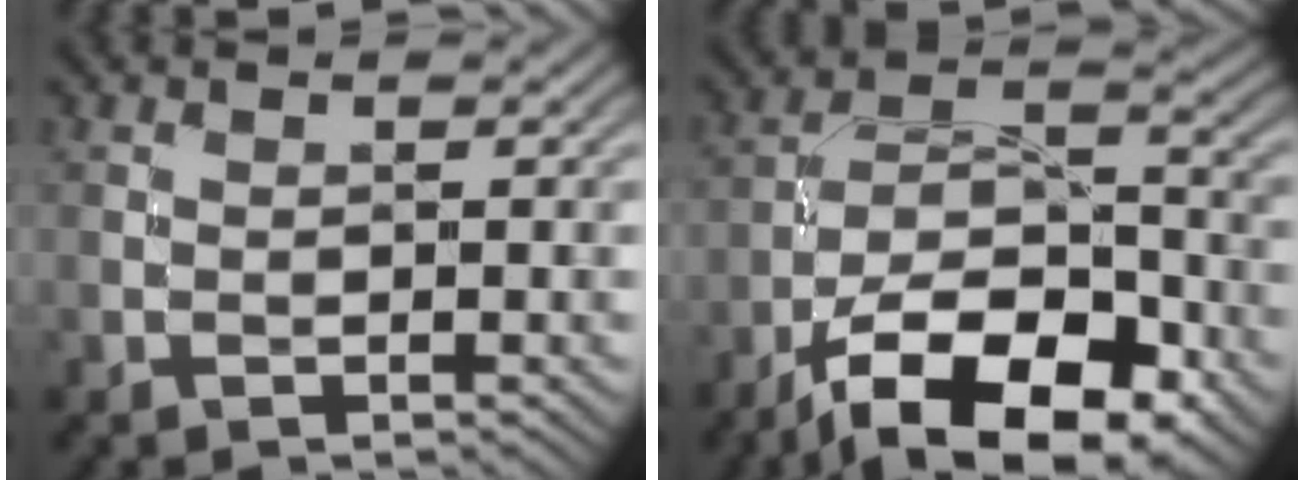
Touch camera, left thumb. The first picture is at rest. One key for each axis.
{"total": 15.9, "fx": -9.8, "fy": 7.1, "fz": 10.4, "tx": -0.184, "ty": -0.012, "tz": -0.169}